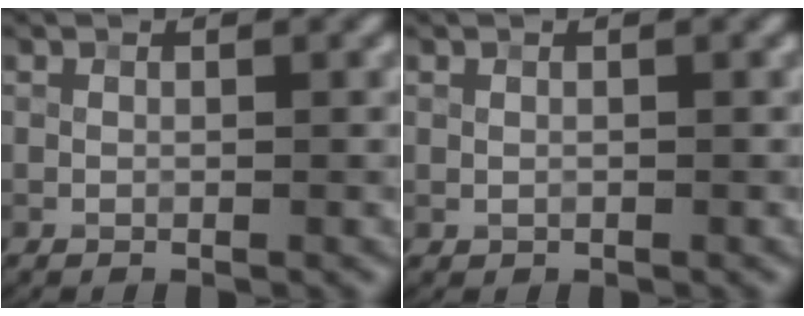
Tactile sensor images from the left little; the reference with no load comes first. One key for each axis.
{"total": 0.0}